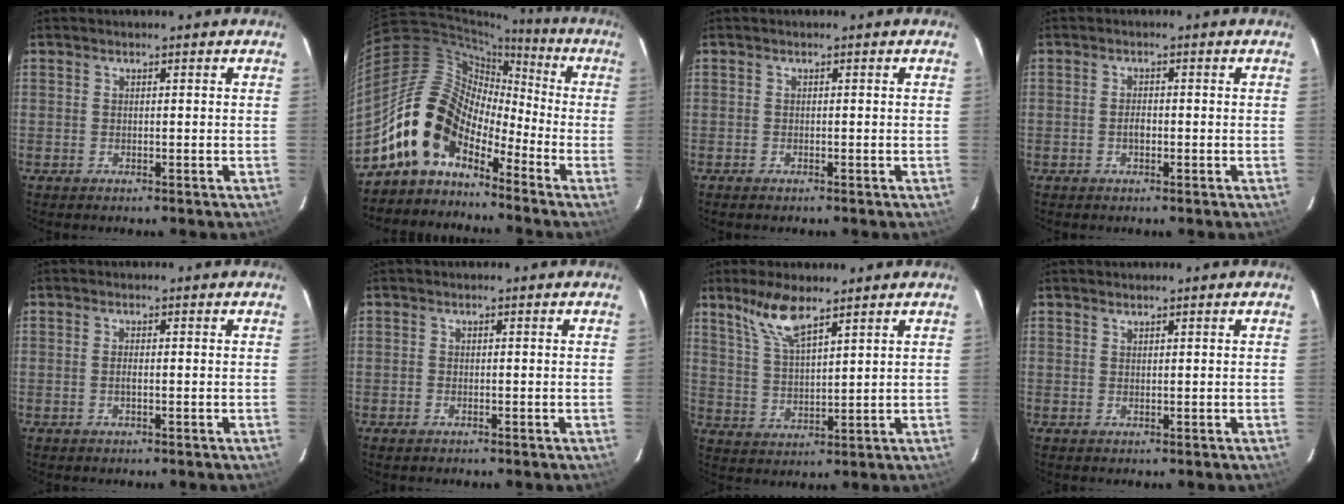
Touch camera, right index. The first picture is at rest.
{"total": 12.8, "force": [-8.6, 7.2, 6.2], "torque": [-0.105, 0.026, -0.173]}
{"total": 0.6, "force": [-0.5, 0.3, 0.2], "torque": [-0.005, -0.002, -0.012]}
{"total": 1.3, "force": [-0.6, 0.5, 1.0], "torque": [-0.022, 0.003, -0.011]}
{"total": 0.9, "force": [-0.3, 0.0, 0.8], "torque": [-0.018, 0.001, -0.006]}
{"total": 1.1, "force": [-0.7, 0.9, 0.1], "torque": [-0.003, 0.002, -0.012]}
{"total": 8.0, "force": [5.7, 2.0, 5.2], "torque": [-0.106, 0.005, 0.122]}
{"total": 0.5, "force": [0.5, 0.1, 0.1], "torque": [-0.001, 0.002, 0.011]}